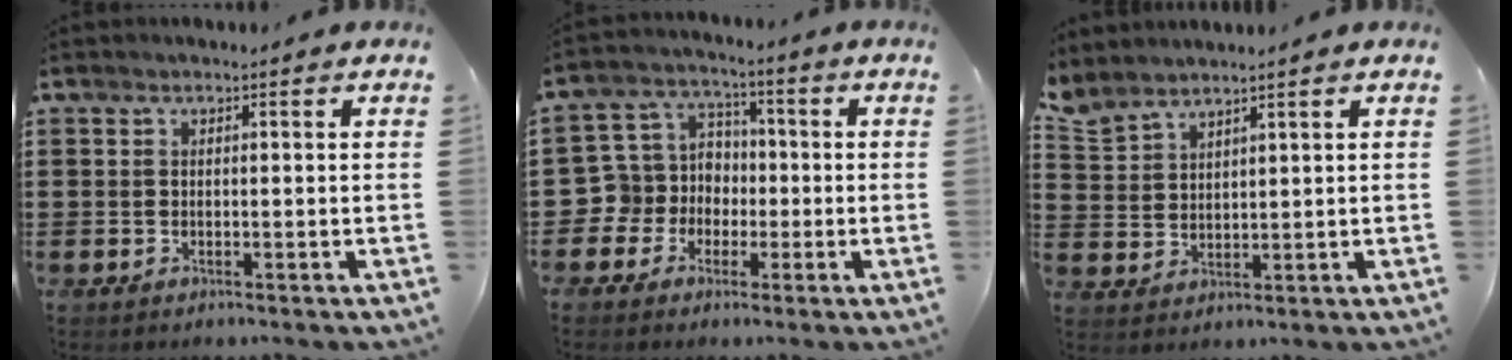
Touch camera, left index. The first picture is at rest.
{"total": 6.6, "force": [-1.3, 6.4, 0.7], "torque": [-0.066, -0.003, -0.030]}
{"total": 3.5, "force": [3.3, 0.9, 0.5], "torque": [-0.023, -0.007, 0.063]}